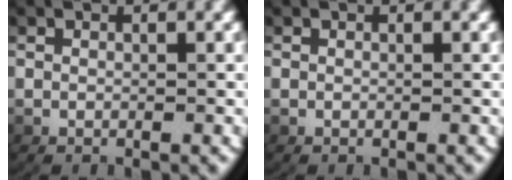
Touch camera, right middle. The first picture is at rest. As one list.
[{"total": 0.0}]